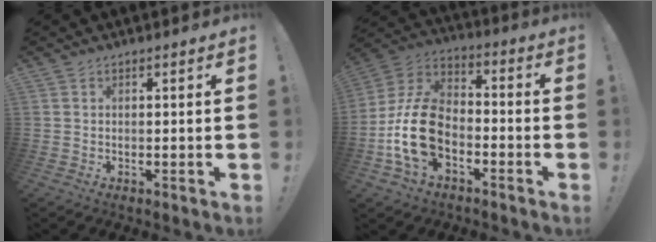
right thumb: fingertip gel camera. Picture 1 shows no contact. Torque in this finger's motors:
{"motor_torque": [0.55, 0.48, 1.92, -0.85, 0.14]}